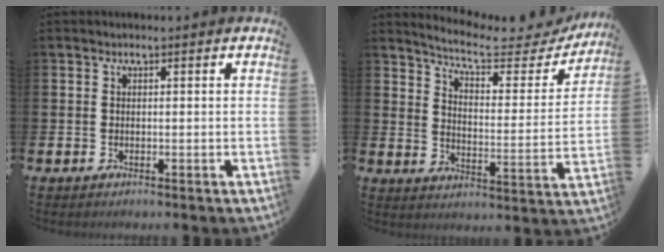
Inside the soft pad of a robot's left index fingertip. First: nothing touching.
{"total": 8.0, "force": [7.2, 1.6, 3.1], "torque": [-0.078, -0.050, 0.119]}